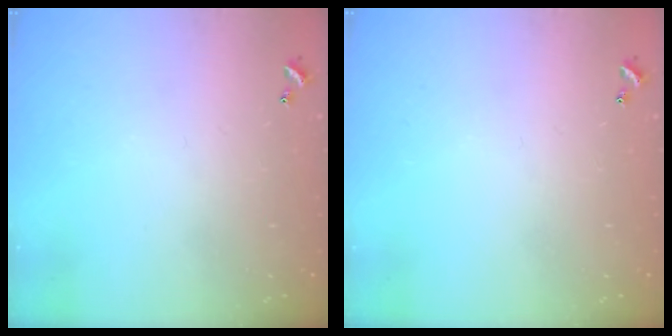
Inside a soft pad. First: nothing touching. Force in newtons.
{"total": 0.0}